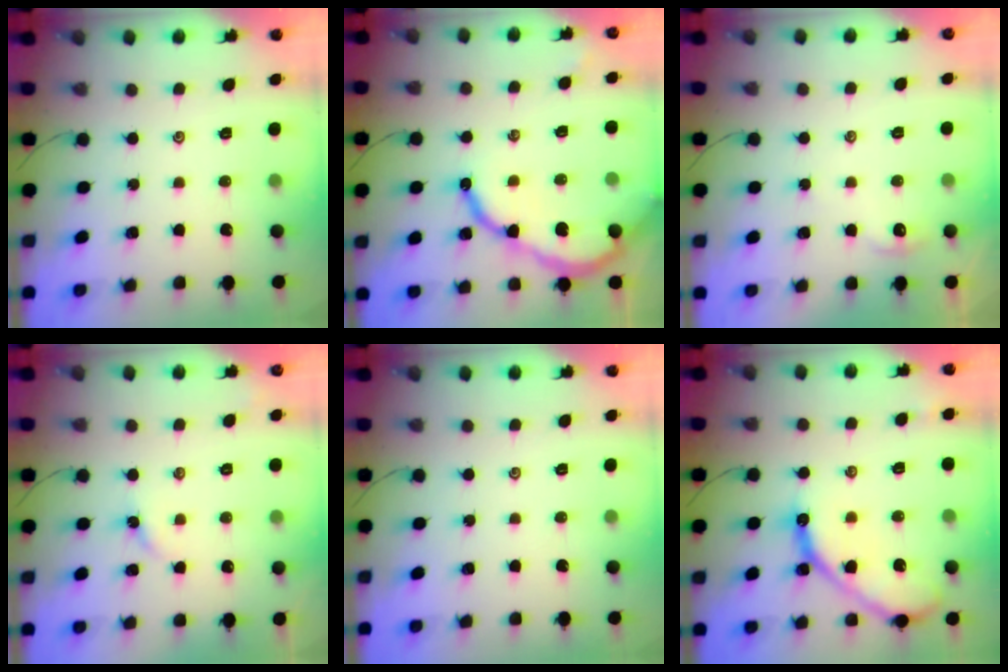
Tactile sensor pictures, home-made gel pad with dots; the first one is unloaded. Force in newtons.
{"total": 13.1, "press": 13.0, "slide": 1.3}
{"total": 2.5, "press": 2.5, "slide": 0.3}
{"total": 2.4, "press": 2.4, "slide": 0.3}
{"total": 0.0}
{"total": 12.3, "press": 12.3, "slide": 1.3}